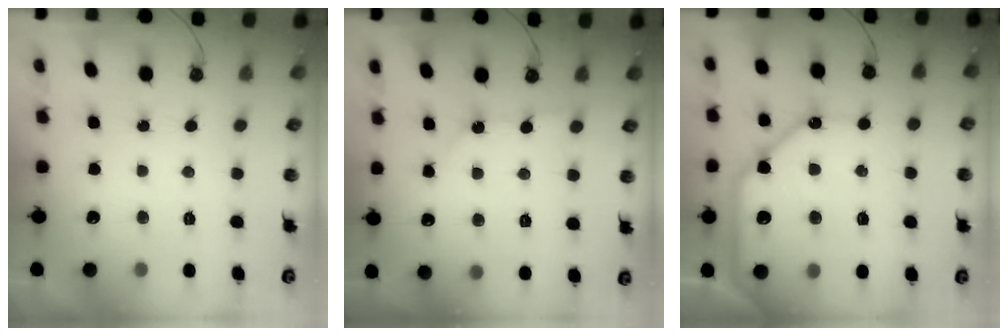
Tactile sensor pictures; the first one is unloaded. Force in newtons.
{"total": 4.4, "press": 4.3, "slide": 0.7}
{"total": 17.0, "press": 16.9, "slide": 2.4}